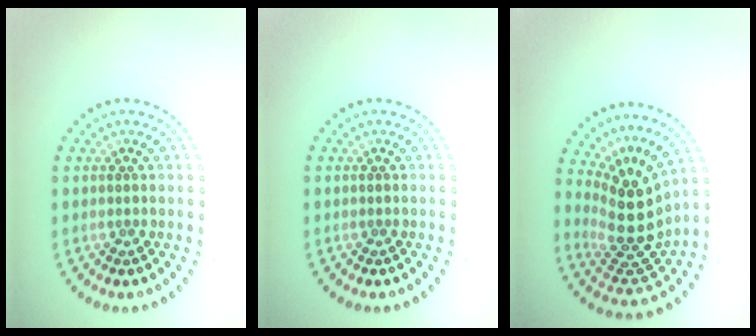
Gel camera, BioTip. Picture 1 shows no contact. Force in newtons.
{"total": 0.0}
{"total": 4.7, "press": 3.7, "slide": 2.8}